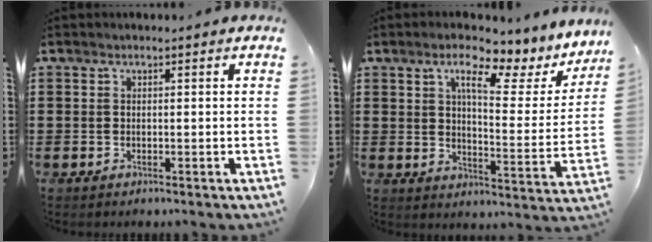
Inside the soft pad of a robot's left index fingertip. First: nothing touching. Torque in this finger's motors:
{"motor_torque": [1.08, -1.06, 0.32, 0.08]}